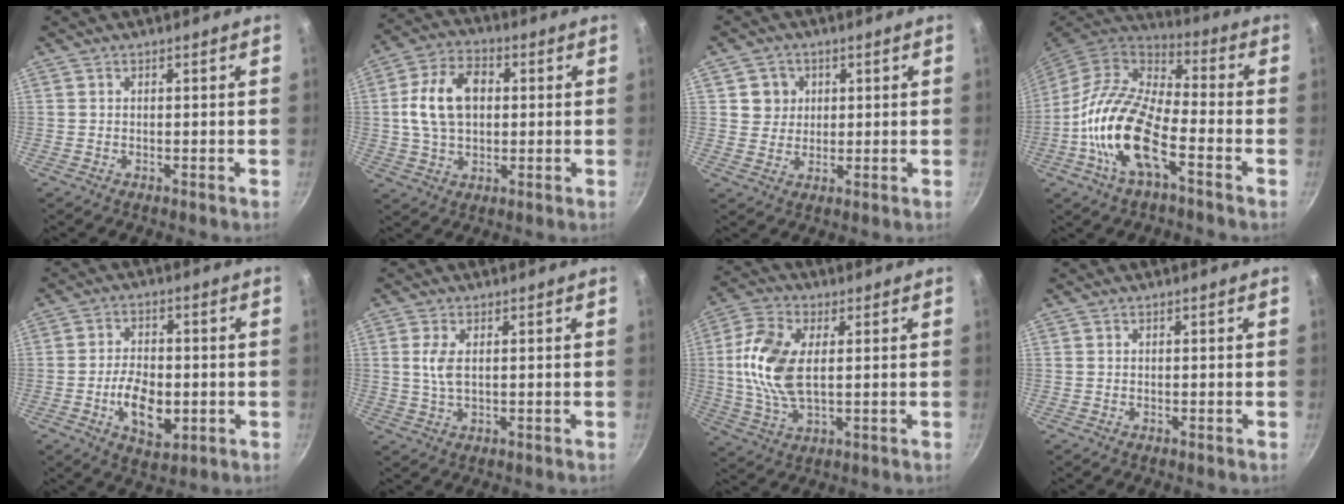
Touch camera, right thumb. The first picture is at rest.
{"total": 12.6, "force": [1.4, 8.6, 9.1], "torque": [-0.148, 0.016, 0.017]}
{"total": 4.7, "force": [1.4, 4.5, 0.9], "torque": [0.019, 0.004, 0.021]}
{"total": 17.7, "force": [-6.1, 7.6, 14.8], "torque": [-0.280, 0.037, -0.131]}
{"total": 9.6, "force": [-2.1, 5.5, 7.6], "torque": [-0.115, 0.007, -0.032]}
{"total": 3.9, "force": [0.8, 1.7, 3.5], "torque": [-0.073, -0.005, 0.019]}
{"total": 12.7, "force": [1.6, 6.5, 10.7], "torque": [-0.218, 0.006, 0.028]}
{"total": 0.0}